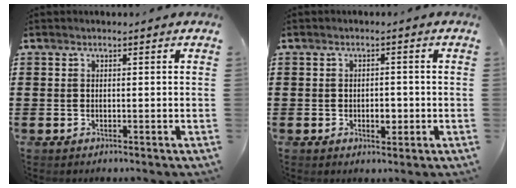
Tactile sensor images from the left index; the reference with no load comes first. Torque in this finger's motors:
{"motor_torque": [0.06, 0.04, 0.07, 0.03]}